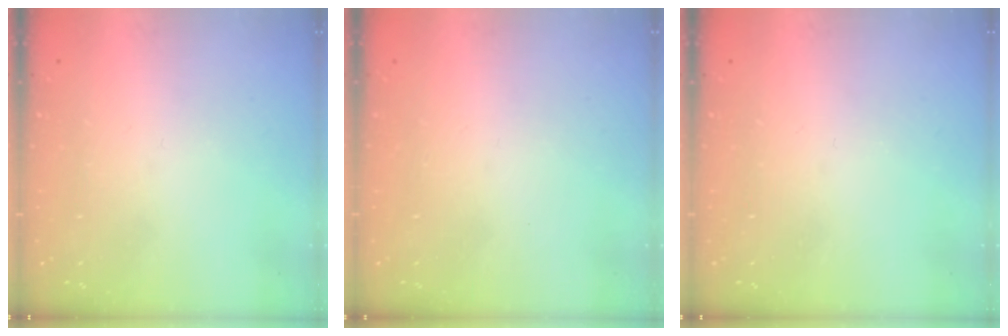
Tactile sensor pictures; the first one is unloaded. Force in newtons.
{"total": 1.5, "press": 1.5, "slide": 0.1}
{"total": 0.0}